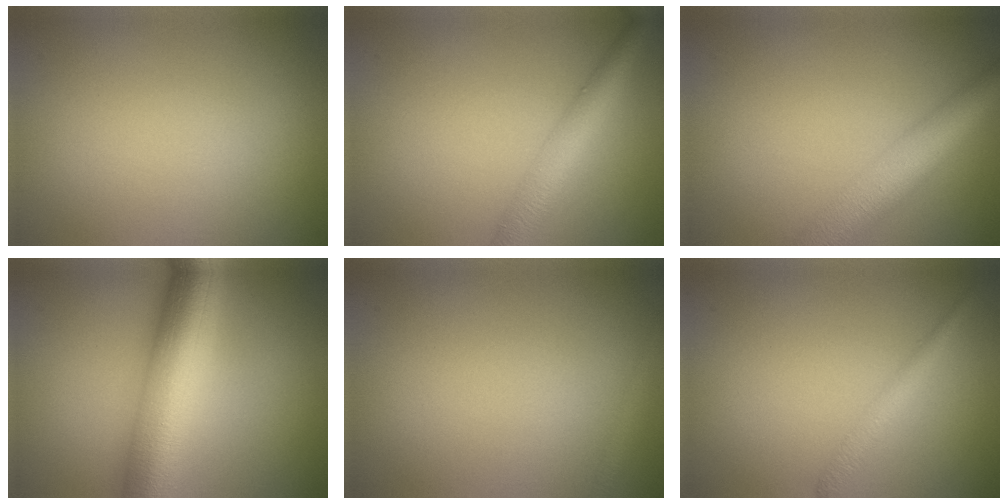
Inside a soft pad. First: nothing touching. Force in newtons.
{"total": 4.2, "press": 4.2, "slide": 0.1}
{"total": 7.4, "press": 7.4, "slide": 0.3}
{"total": 11.0, "press": 11.0, "slide": 0.3}
{"total": 0.8, "press": 0.8, "slide": 0.0}
{"total": 1.8, "press": 1.8, "slide": 0.0}